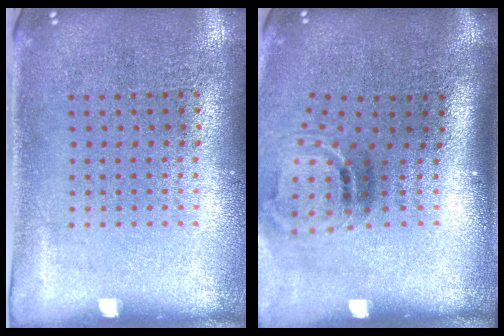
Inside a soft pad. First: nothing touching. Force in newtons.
{"total": 1.8, "press": 1.1, "slide": 1.5}